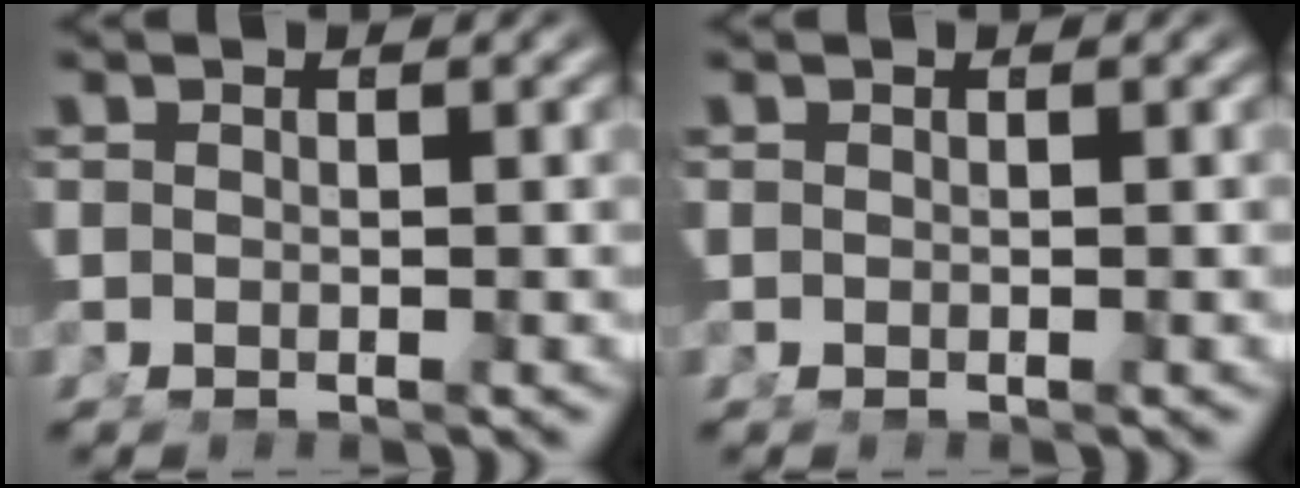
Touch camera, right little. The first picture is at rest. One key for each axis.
{"total": 0.0}